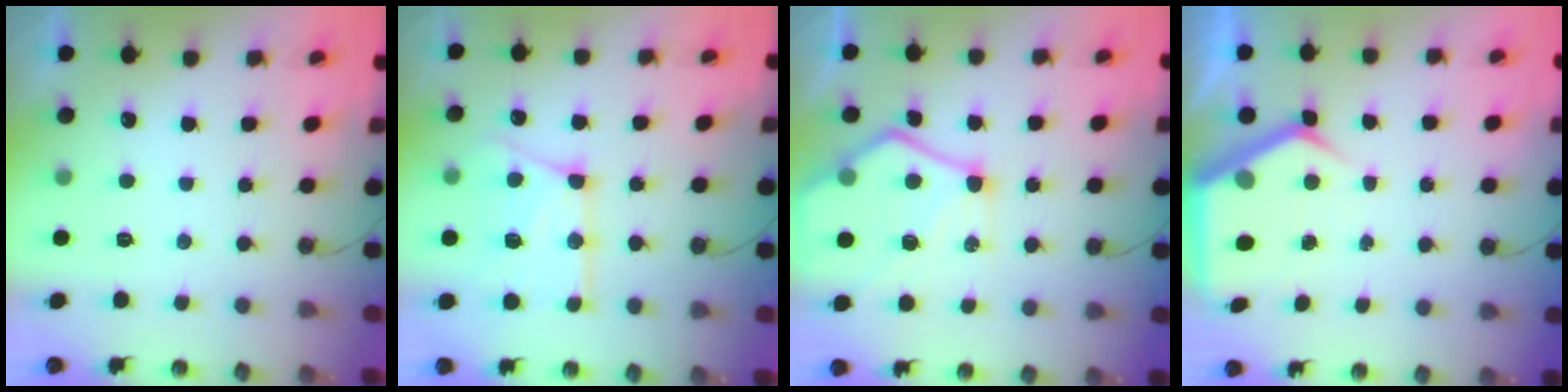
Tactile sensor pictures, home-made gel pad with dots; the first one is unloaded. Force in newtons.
{"total": 16.3, "press": 16.2, "slide": 1.7}
{"total": 17.4, "press": 17.3, "slide": 1.7}
{"total": 8.4, "press": 8.3, "slide": 0.7}